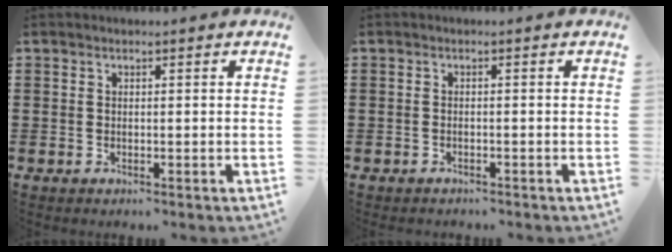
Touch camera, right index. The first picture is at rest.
{"total": 0.7, "force": [-0.6, 0.3, 0.2], "torque": [-0.006, -0.001, -0.013]}